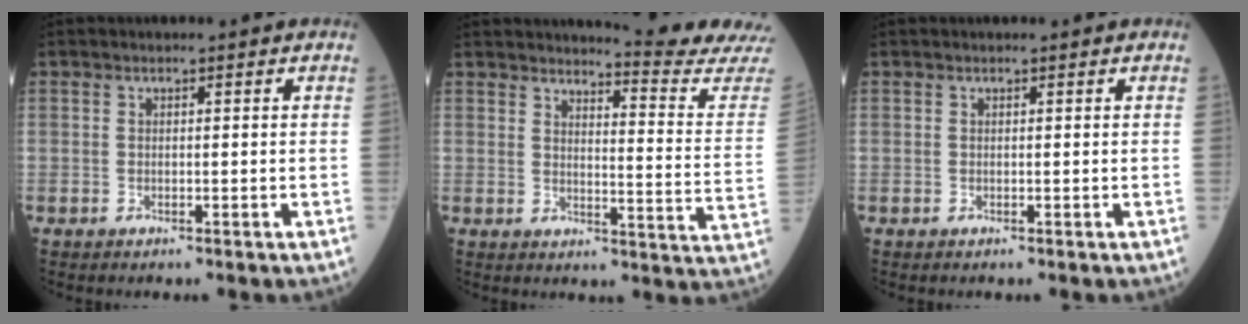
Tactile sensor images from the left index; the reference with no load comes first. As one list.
[{"total": 13.3, "force": [12.9, -2.8, 1.4], "torque": [-0.027, -0.125, 0.147]}, {"total": 0.0}]